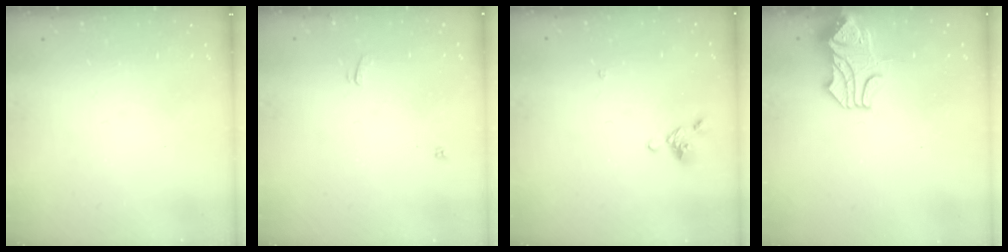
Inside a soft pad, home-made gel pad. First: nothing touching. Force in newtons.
{"total": 2.7, "press": 2.7, "slide": 0.3}
{"total": 5.9, "press": 5.8, "slide": 0.6}
{"total": 1.5, "press": 0.8, "slide": 1.3}